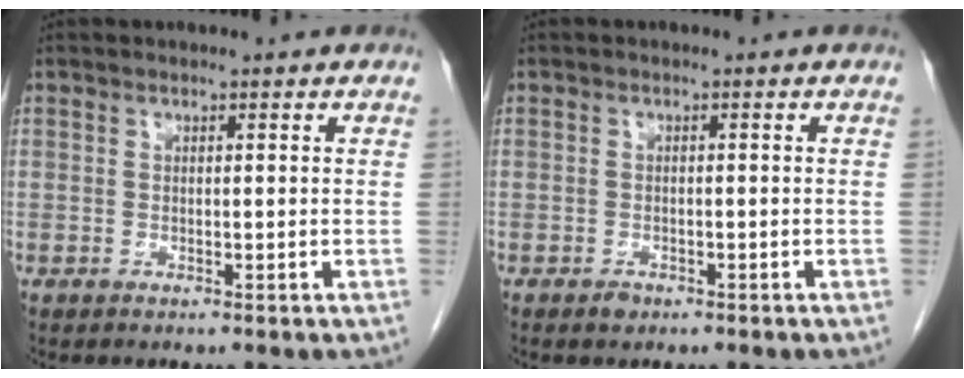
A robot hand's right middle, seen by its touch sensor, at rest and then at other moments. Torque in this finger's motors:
{"motor_torque": [-0.29, -0.10, 0.01, 0.00]}